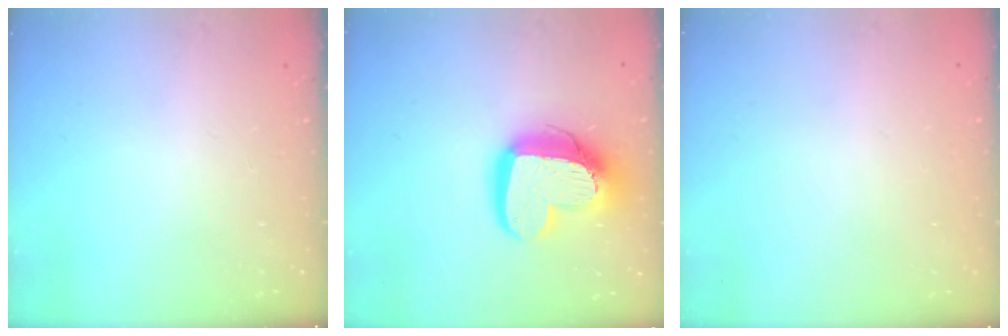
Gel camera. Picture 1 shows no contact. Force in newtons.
{"total": 17.2, "press": 17.2, "slide": 1.5}
{"total": 0.0}